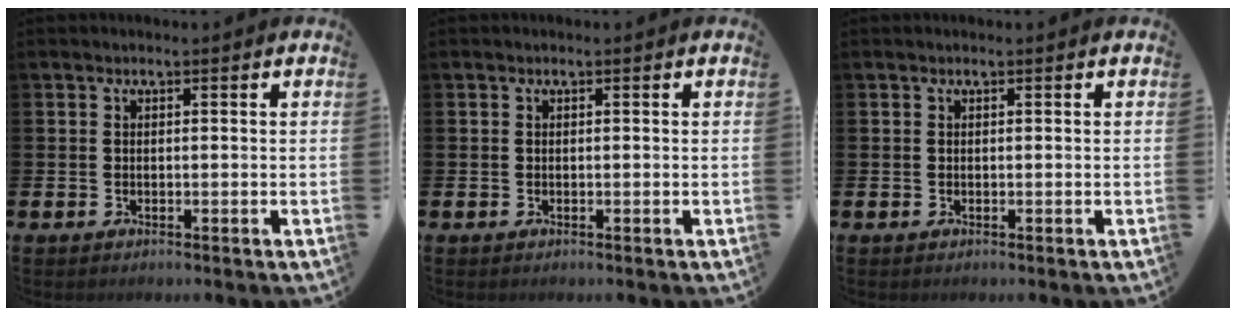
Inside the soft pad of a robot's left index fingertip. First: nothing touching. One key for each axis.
{"total": 0.0}
{"total": 0.0}